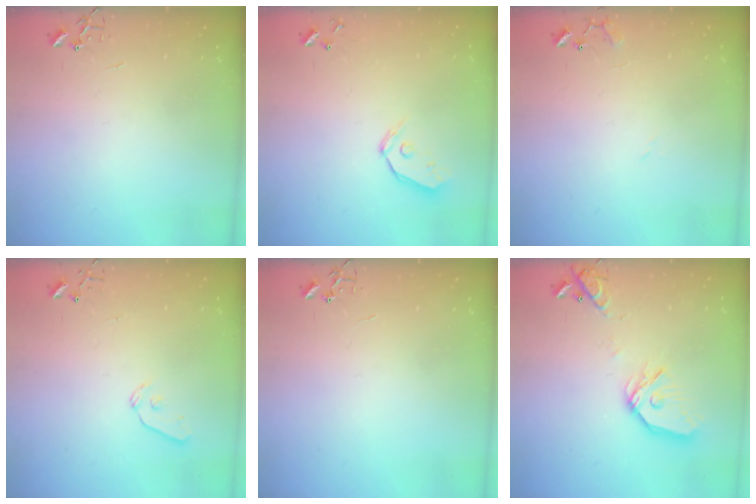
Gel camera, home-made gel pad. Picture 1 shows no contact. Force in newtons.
{"total": 6.9, "press": 6.9, "slide": 0.7}
{"total": 9.5, "press": 9.5, "slide": 0.7}
{"total": 8.7, "press": 8.7, "slide": 0.9}
{"total": 0.0}
{"total": 15.8, "press": 15.6, "slide": 2.1}